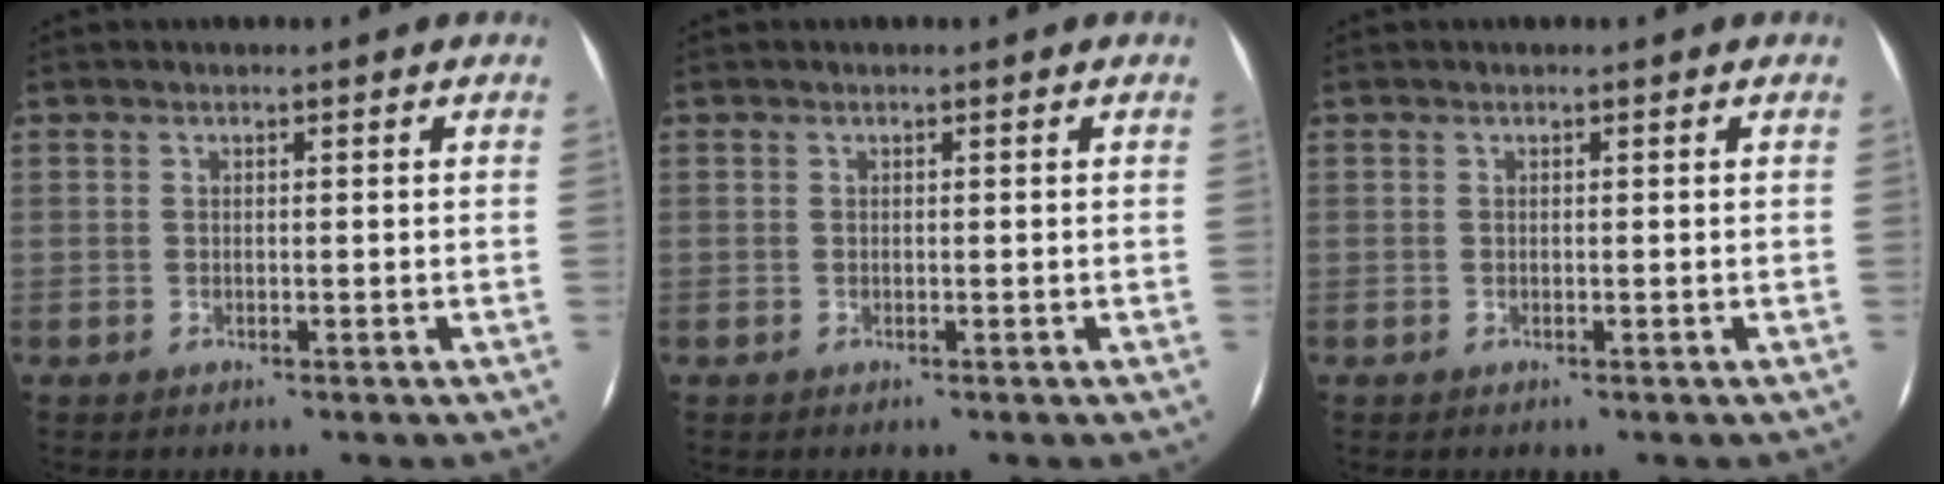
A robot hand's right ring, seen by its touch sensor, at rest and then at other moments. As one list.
[{"total": 0.0}, {"total": 0.0}]